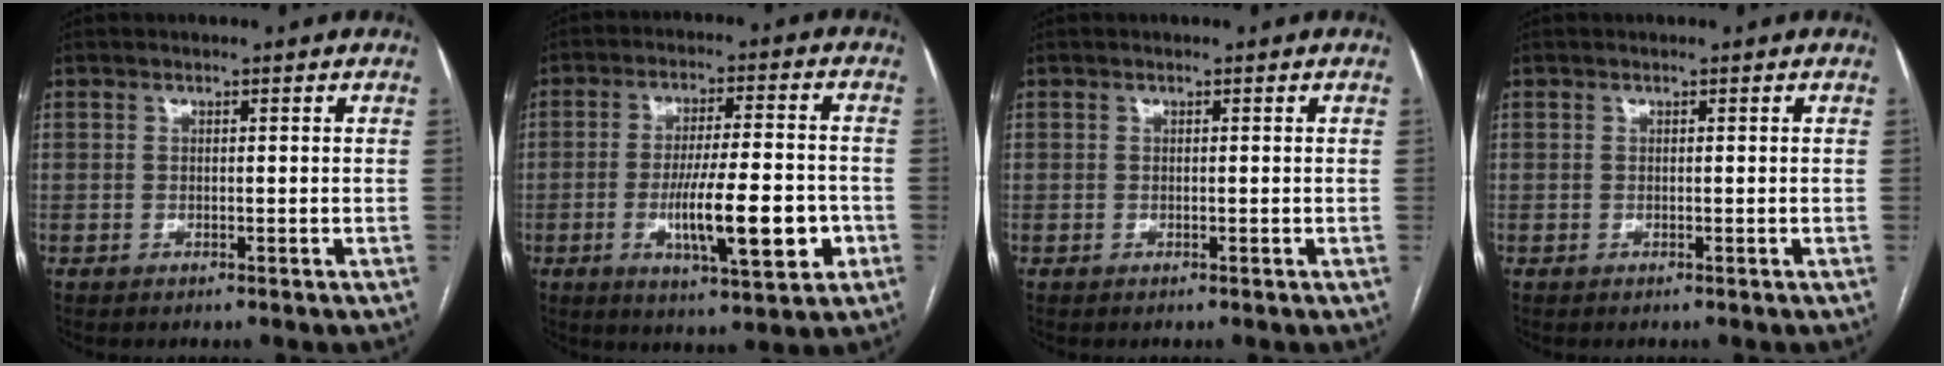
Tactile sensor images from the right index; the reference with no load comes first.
{"total": 12.9, "force": [-3.5, 2.2, 12.2], "torque": [-0.203, -0.006, -0.051]}
{"total": 0.0}
{"total": 0.0}